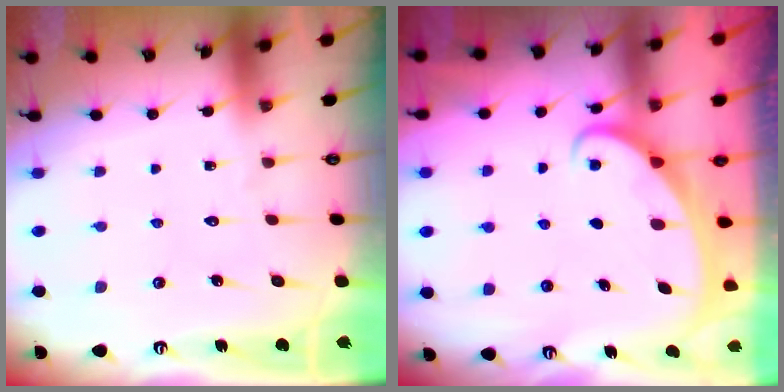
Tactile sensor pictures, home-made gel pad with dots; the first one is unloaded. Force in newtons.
{"total": 2.2, "press": 2.2, "slide": 0.1}